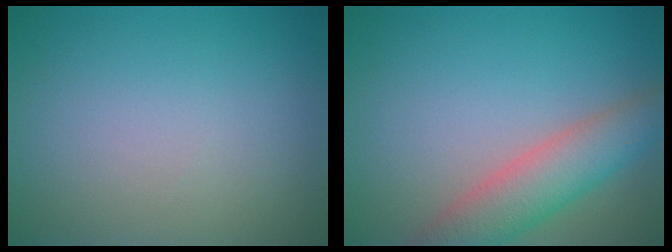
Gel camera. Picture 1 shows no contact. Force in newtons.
{"total": 5.4, "press": 5.3, "slide": 0.6}